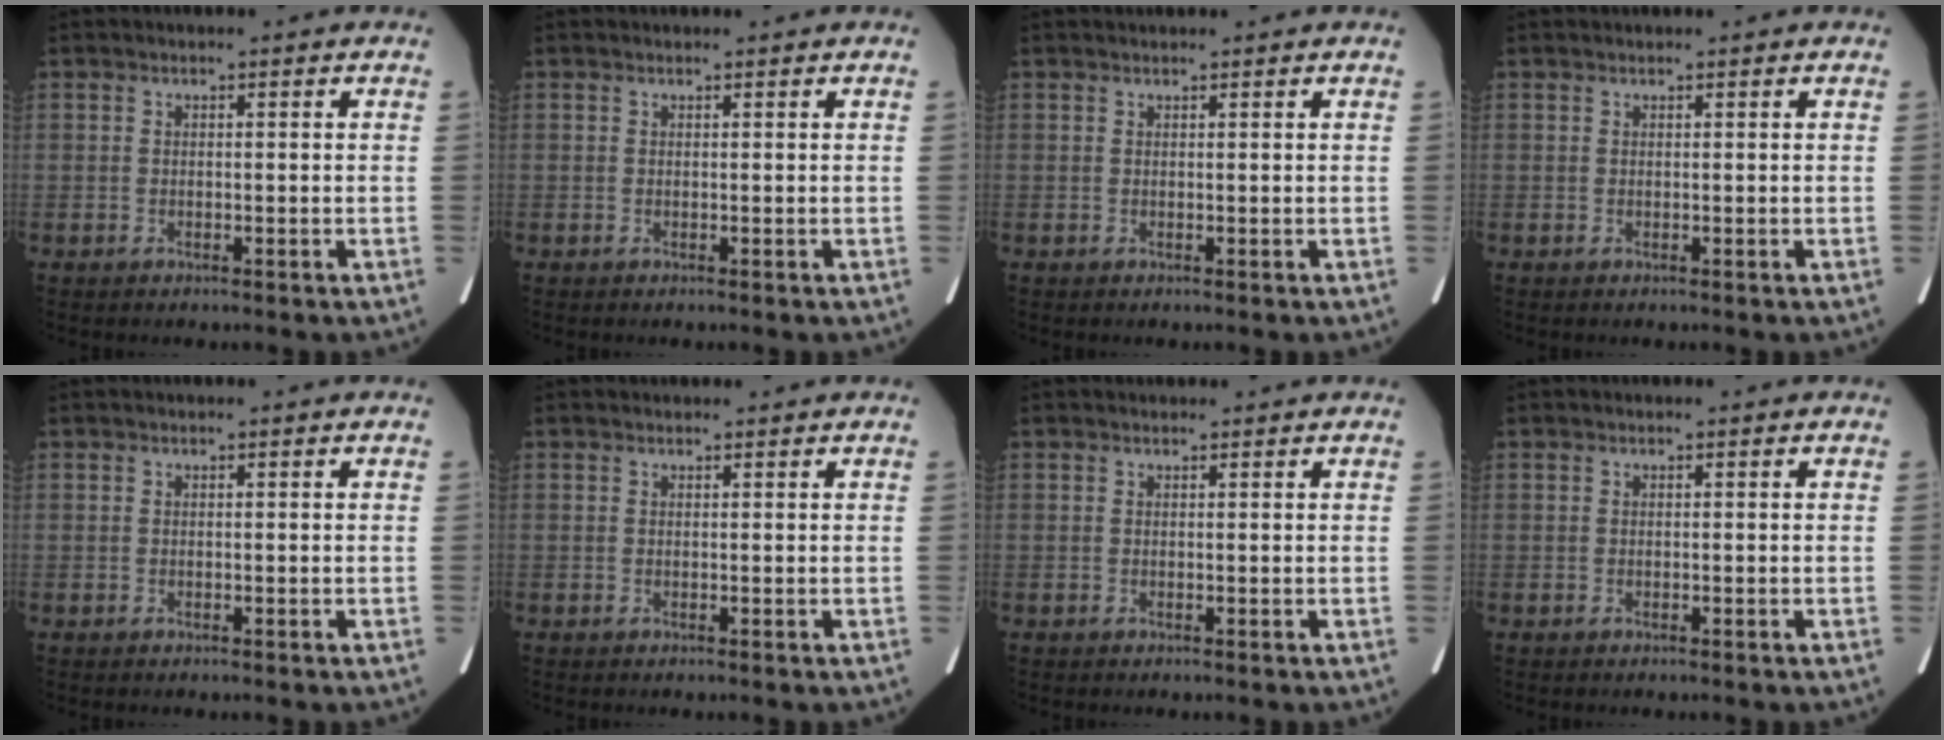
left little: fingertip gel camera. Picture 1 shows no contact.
{"total": 0.9, "force": [0.8, 0.1, 0.1], "torque": [-0.007, 0.014, 0.014]}
{"total": 1.8, "force": [1.7, 0.1, 0.5], "torque": [-0.006, 0.025, 0.029]}
{"total": 1.1, "force": [1.0, 0.0, 0.4], "torque": [-0.005, 0.021, 0.021]}
{"total": 0.0}
{"total": 1.4, "force": [1.3, 0.3, 0.1], "torque": [-0.008, 0.016, 0.019]}
{"total": 1.3, "force": [1.2, 0.3, 0.1], "torque": [-0.008, 0.015, 0.019]}
{"total": 0.0}